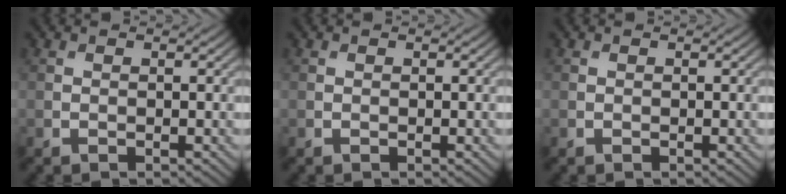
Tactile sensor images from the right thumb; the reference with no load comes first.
{"total": 0.0}
{"total": 0.0}